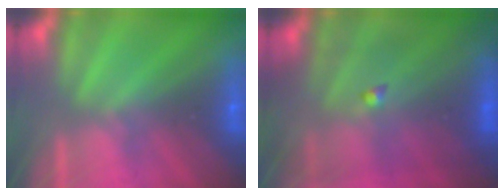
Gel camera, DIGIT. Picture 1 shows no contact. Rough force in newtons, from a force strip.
{"total": 7.6}